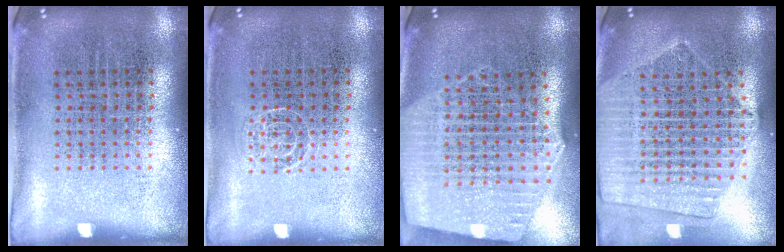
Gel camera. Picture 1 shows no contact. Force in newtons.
{"total": 0.9, "press": 0.9, "slide": 0.2}
{"total": 2.7, "press": 2.3, "slide": 1.4}
{"total": 2.1, "press": 1.9, "slide": 0.9}